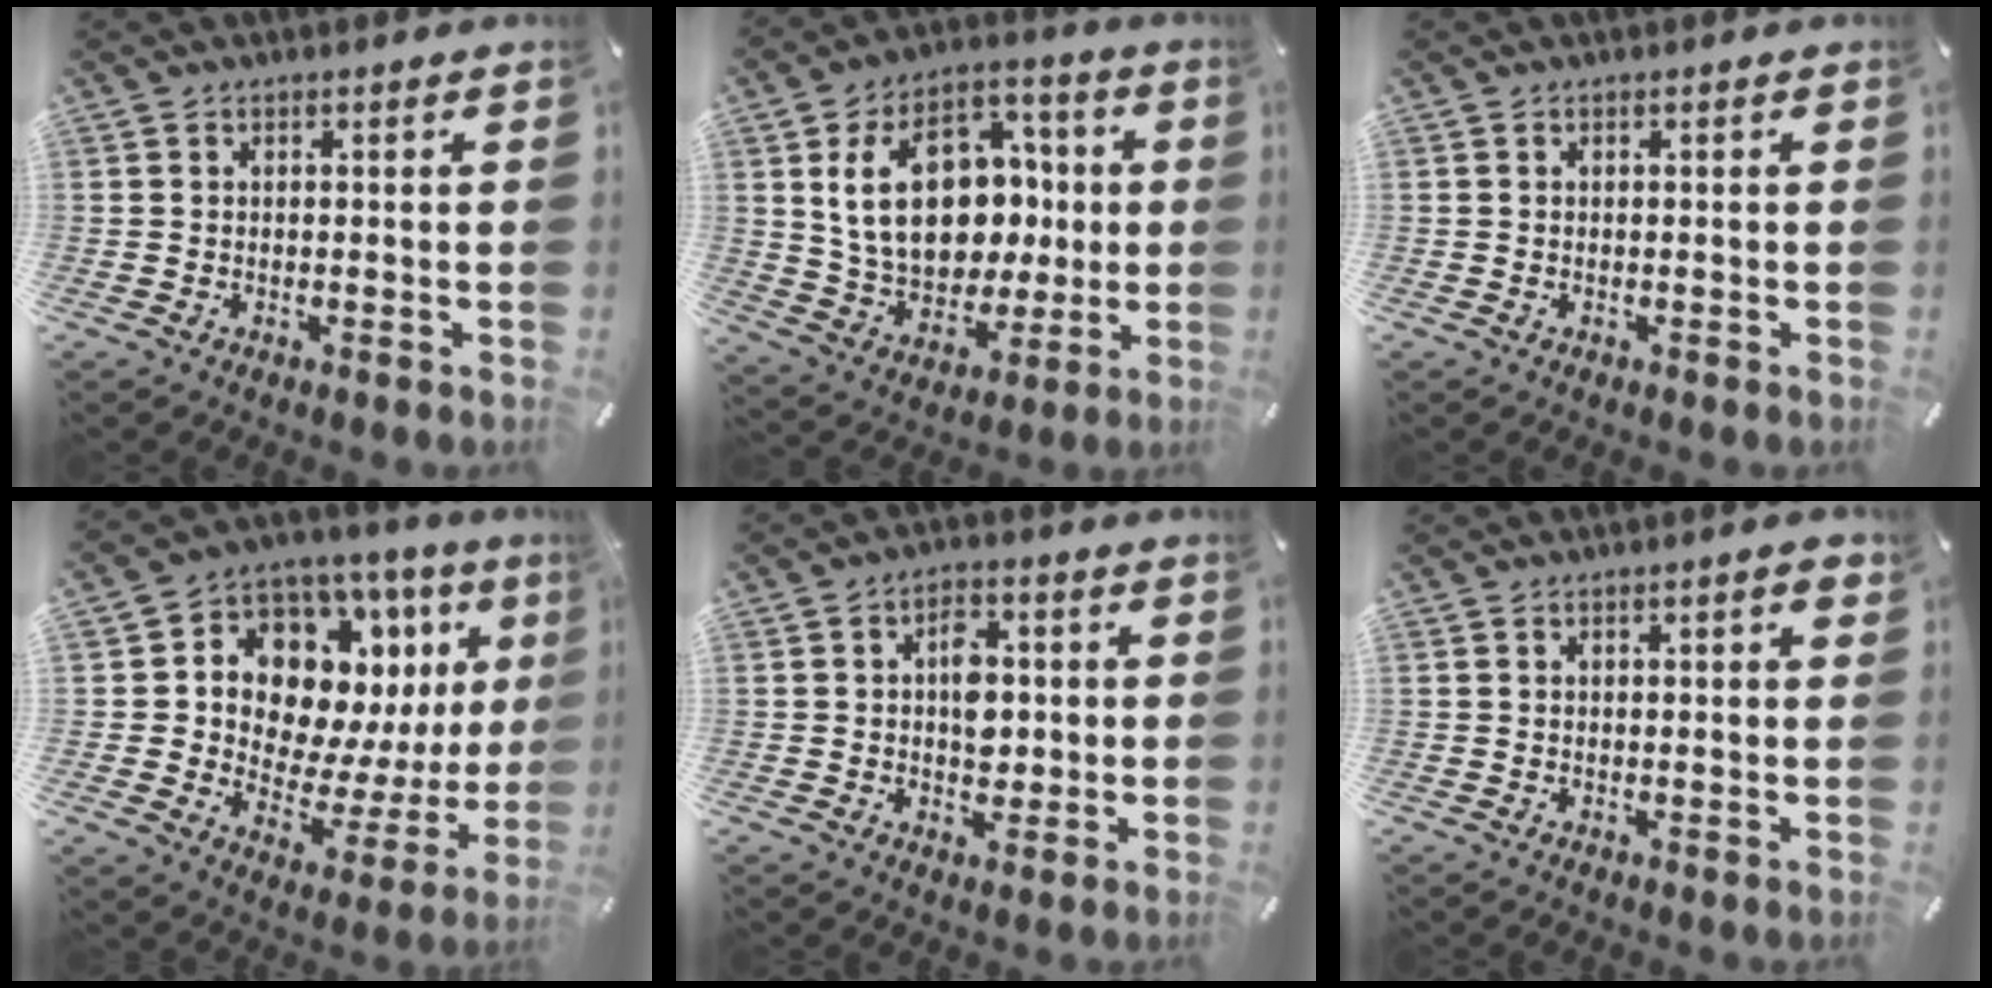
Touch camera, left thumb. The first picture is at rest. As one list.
[{"total": 18.8, "force": [2.4, 14.3, 11.9], "torque": [-0.208, 0.009, 0.052]}, {"total": 0.0}, {"total": 13.1, "force": [7.2, 9.1, 6.1], "torque": [-0.097, -0.076, 0.130]}, {"total": 6.8, "force": [0.5, 4.8, 4.7], "torque": [-0.054, -0.002, 0.002]}, {"total": 2.2, "force": [0.8, 0.5, 2.0], "torque": [-0.031, 0.000, 0.011]}]